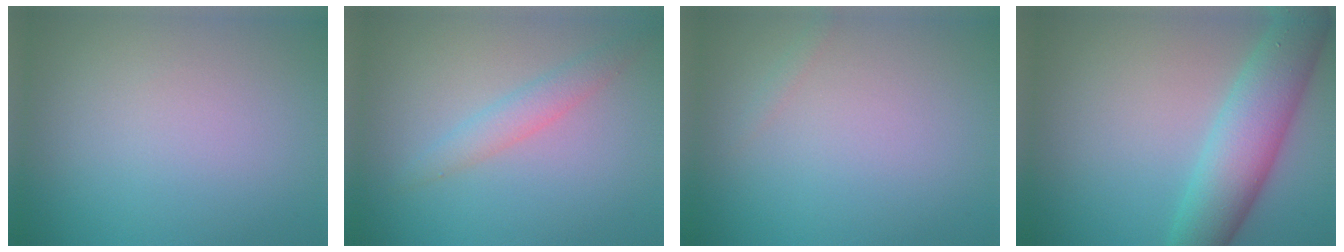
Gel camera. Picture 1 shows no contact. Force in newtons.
{"total": 2.0, "press": 2.0, "slide": 0.2}
{"total": 0.5, "press": 0.5, "slide": 0.0}
{"total": 7.1, "press": 7.1, "slide": 0.3}